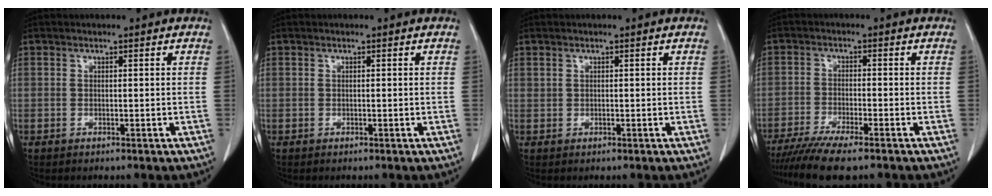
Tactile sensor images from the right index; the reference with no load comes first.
{"total": 0.0}
{"total": 0.0}
{"total": 8.3, "force": [-6.8, 0.3, 4.8], "torque": [-0.073, -0.020, -0.112]}